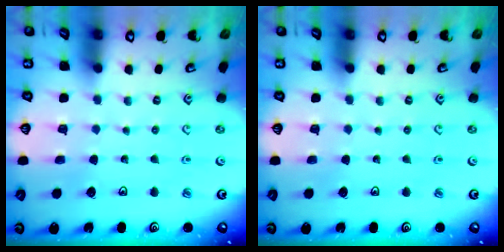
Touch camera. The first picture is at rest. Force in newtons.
{"total": 0.0}